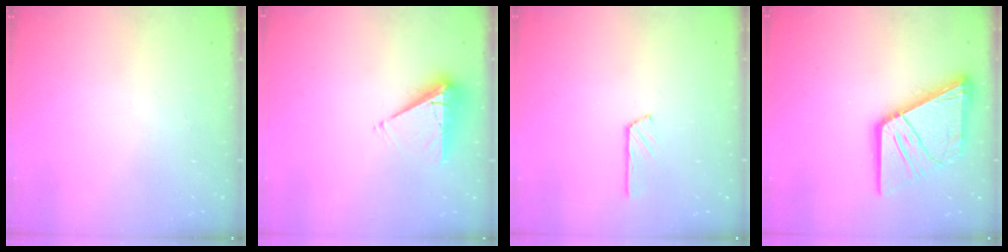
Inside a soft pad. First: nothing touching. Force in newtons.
{"total": 8.0, "press": 8.0, "slide": 0.5}
{"total": 3.0, "press": 3.0, "slide": 0.4}
{"total": 18.9, "press": 18.7, "slide": 2.1}